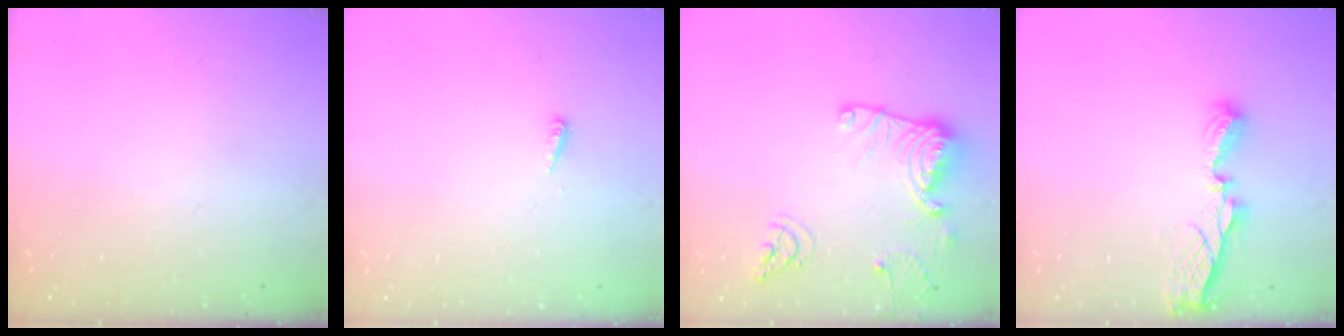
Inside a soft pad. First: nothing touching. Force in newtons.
{"total": 3.8, "press": 3.7, "slide": 0.6}
{"total": 14.1, "press": 14.0, "slide": 1.1}
{"total": 6.7, "press": 6.7, "slide": 0.2}